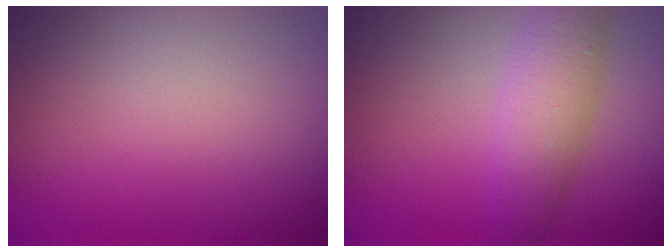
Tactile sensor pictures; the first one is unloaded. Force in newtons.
{"total": 3.4, "press": 3.4, "slide": 0.3}